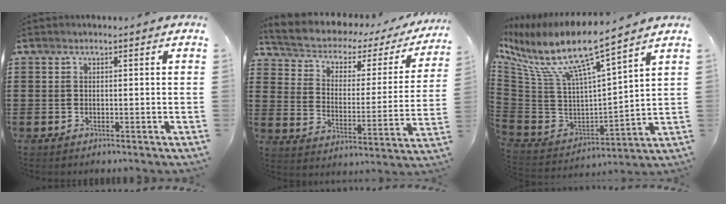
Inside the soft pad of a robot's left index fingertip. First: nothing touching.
{"total": 3.5, "force": [2.5, 1.9, 1.6], "torque": [-0.051, -0.026, 0.032]}
{"total": 10.9, "force": [7.0, 1.4, 8.3], "torque": [-0.195, -0.059, 0.108]}